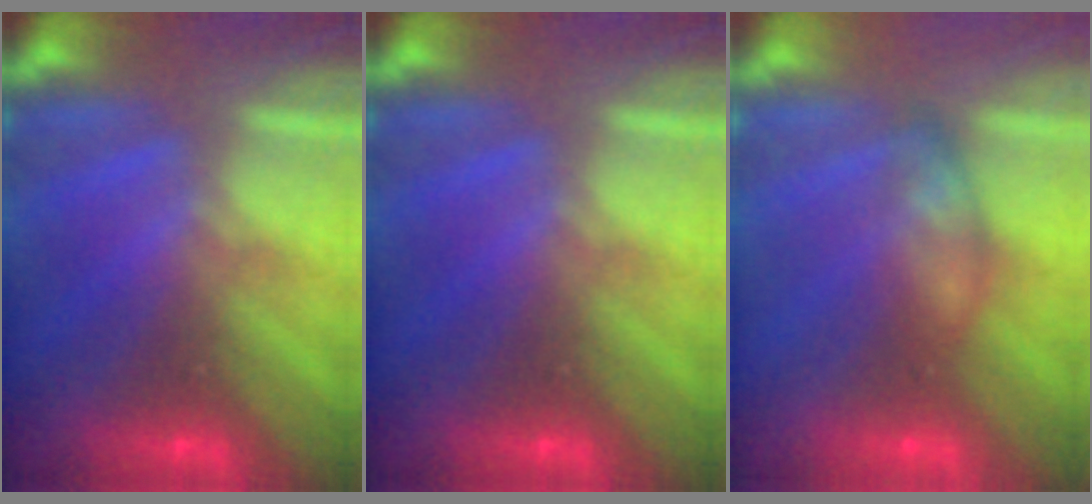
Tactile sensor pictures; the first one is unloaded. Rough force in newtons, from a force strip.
{"total": 0.0}
{"total": 2.3}